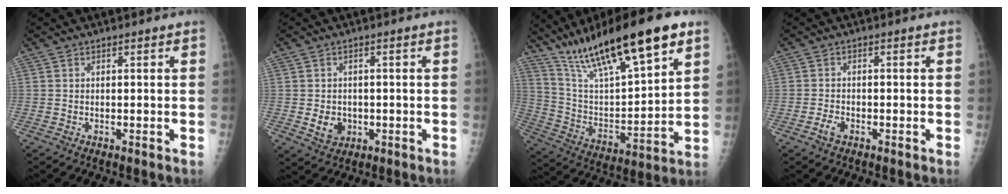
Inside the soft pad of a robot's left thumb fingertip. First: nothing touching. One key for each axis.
{"total": 4.3, "fx": -0.8, "fy": 3.6, "fz": 2.2, "tx": -0.019, "ty": 0.003, "tz": -0.003}
{"total": 25.0, "fx": 16.0, "fy": 6.2, "fz": 18.2, "tx": -0.294, "ty": -0.038, "tz": 0.283}
{"total": 2.2, "fx": -1.3, "fy": 1.2, "fz": 1.3, "tx": -0.027, "ty": 0.008, "tz": -0.024}